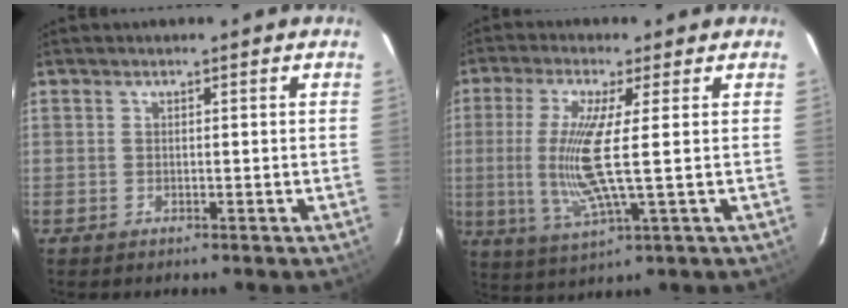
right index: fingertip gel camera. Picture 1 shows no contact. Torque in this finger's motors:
{"motor_torque": [0.41, 0.08, 0.30, 0.21]}